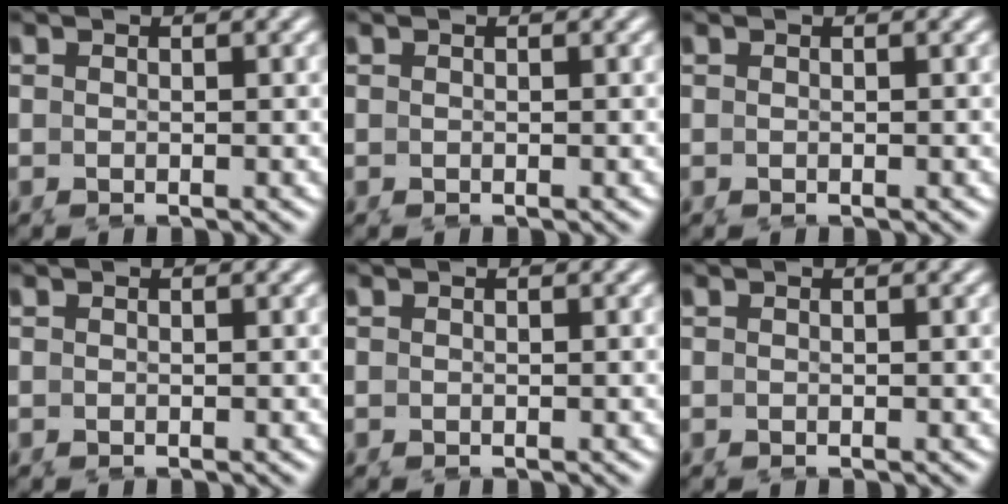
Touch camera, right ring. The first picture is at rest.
{"total": 0.0}
{"total": 0.0}
{"total": 0.0}
{"total": 0.0}
{"total": 0.0}